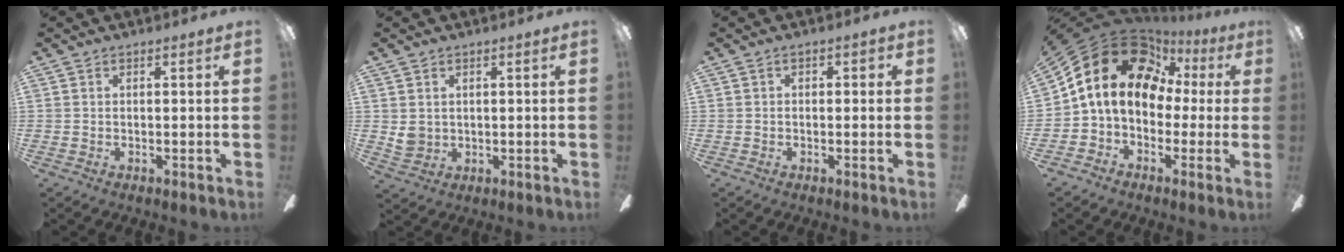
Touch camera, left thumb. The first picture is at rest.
{"total": 4.7, "force": [1.6, 4.1, 1.6], "torque": [-0.037, -0.004, 0.032]}
{"total": 1.4, "force": [-0.6, 1.1, 0.6], "torque": [-0.009, 0.008, -0.013]}
{"total": 18.1, "force": [6.1, 12.7, 11.4], "torque": [-0.238, -0.021, 0.105]}